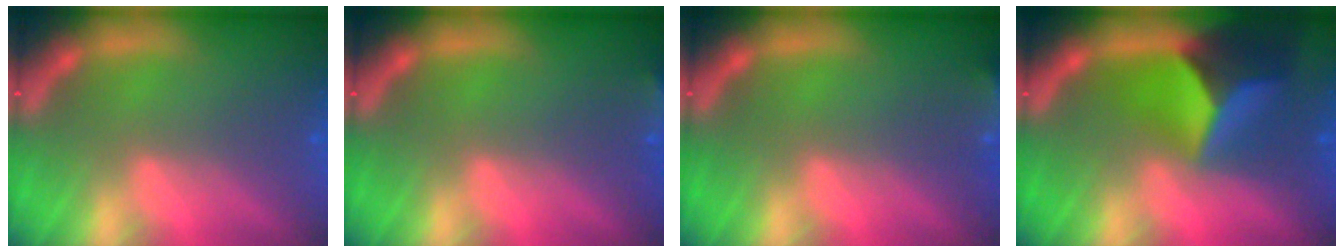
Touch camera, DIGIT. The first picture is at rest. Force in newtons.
{"total": 1.9}
{"total": 3.0}
{"total": 8.9}